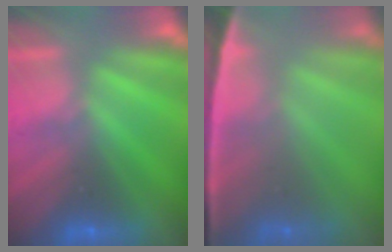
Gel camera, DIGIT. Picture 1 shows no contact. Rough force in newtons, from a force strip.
{"total": 7.7}